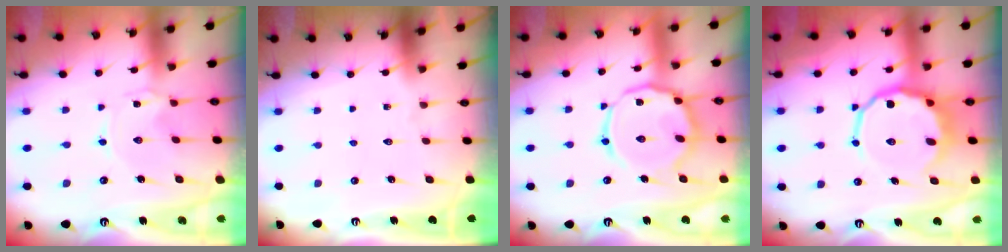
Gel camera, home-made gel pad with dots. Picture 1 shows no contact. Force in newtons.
{"total": 0.0}
{"total": 13.9, "press": 13.8, "slide": 1.1}
{"total": 10.5, "press": 9.9, "slide": 3.3}